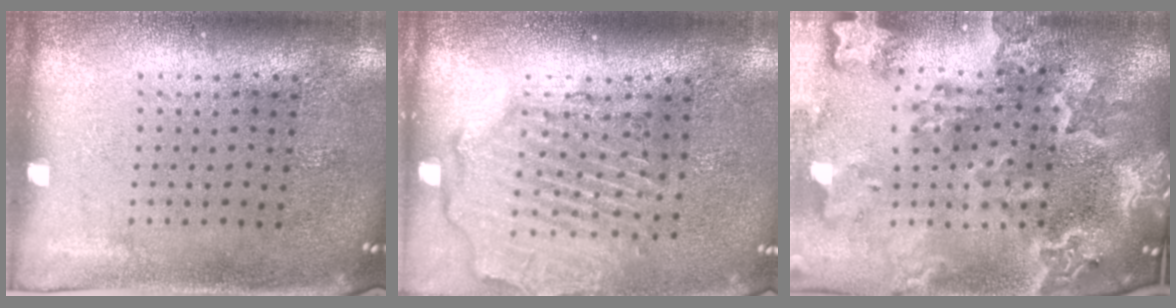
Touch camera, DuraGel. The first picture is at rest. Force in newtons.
{"total": 2.6, "press": 2.2, "slide": 1.3}
{"total": 4.5, "press": 3.7, "slide": 2.7}